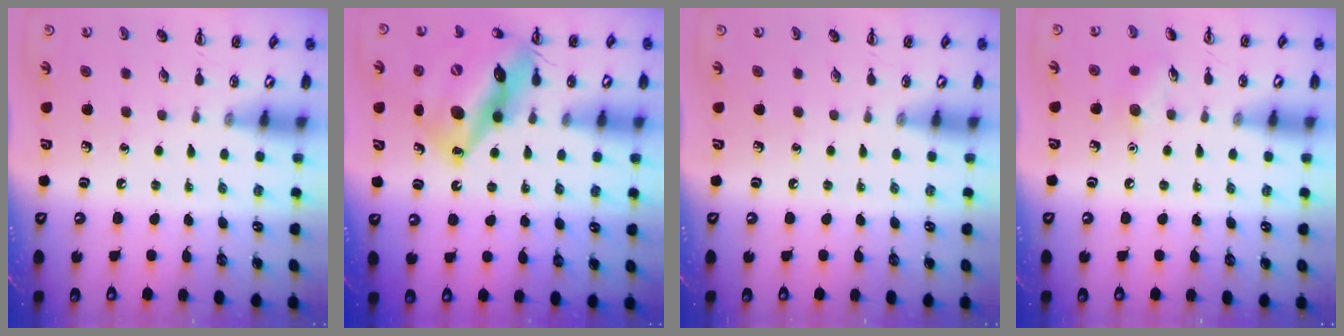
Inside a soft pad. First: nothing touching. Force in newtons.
{"total": 18.4, "press": 18.0, "slide": 3.4}
{"total": 0.0}
{"total": 6.0, "press": 5.8, "slide": 1.6}